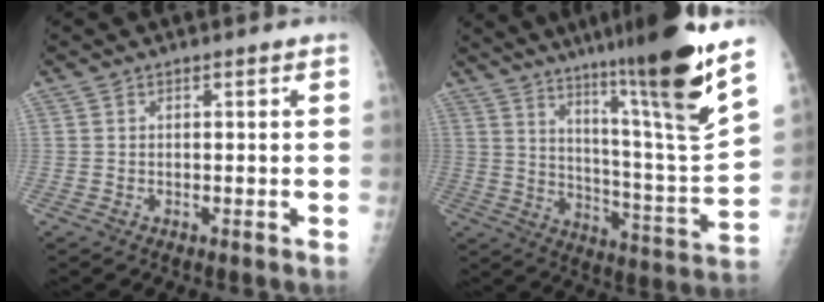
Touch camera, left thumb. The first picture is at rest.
{"total": 23.1, "force": [15.4, 0.6, 17.2], "torque": [-0.242, -0.087, 0.244]}